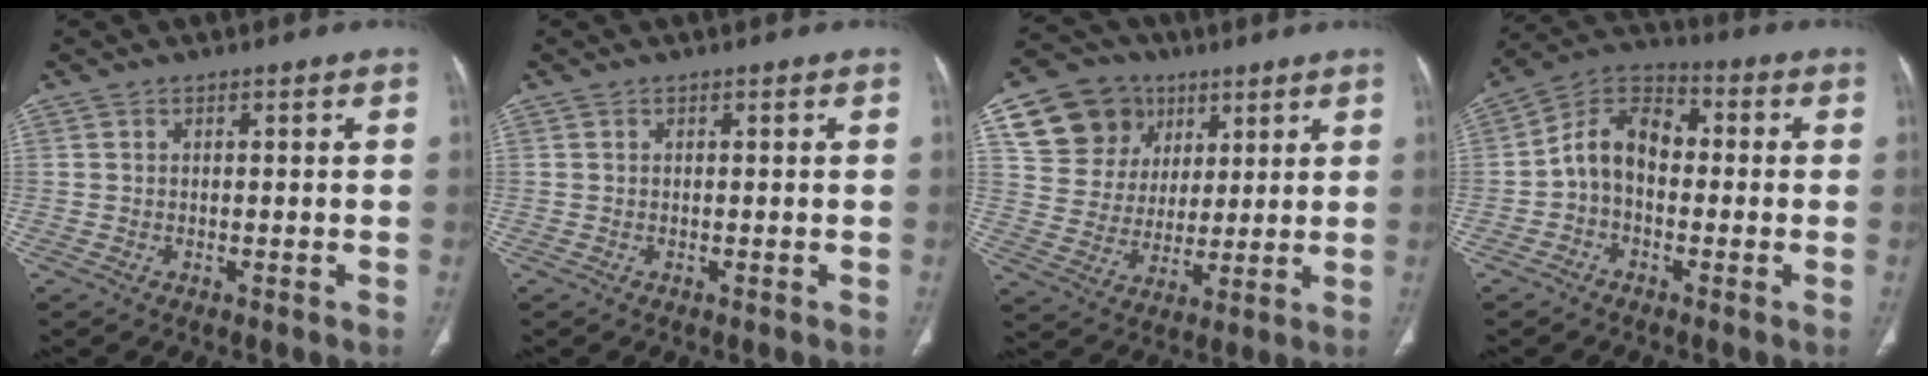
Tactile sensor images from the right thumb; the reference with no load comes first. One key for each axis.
{"total": 0.0}
{"total": 14.9, "fx": 7.0, "fy": 12.2, "fz": 5.1, "tx": -0.060, "ty": -0.008, "tz": 0.133}
{"total": 9.6, "fx": -1.0, "fy": 6.7, "fz": 6.8, "tx": -0.102, "ty": 0.037, "tz": -0.035}